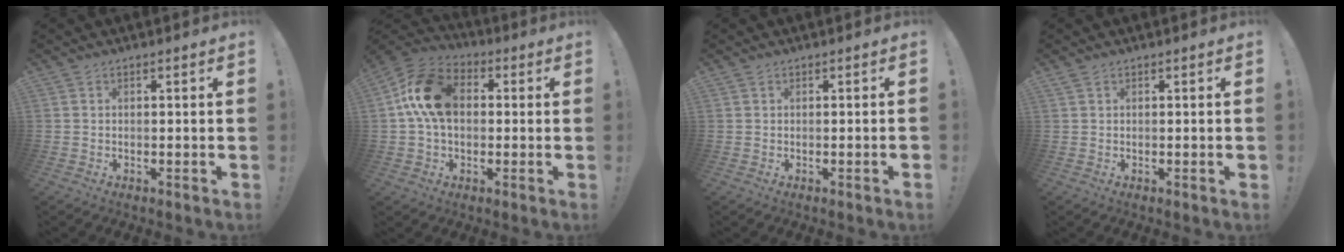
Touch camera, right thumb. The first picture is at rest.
{"total": 15.5, "force": [2.3, 10.8, 10.9], "torque": [-0.186, 0.014, 0.043]}
{"total": 1.1, "force": [-0.5, -0.2, 1.0], "torque": [-0.017, 0.001, -0.009]}
{"total": 1.1, "force": [0.0, -0.2, 1.1], "torque": [-0.020, -0.001, -0.001]}